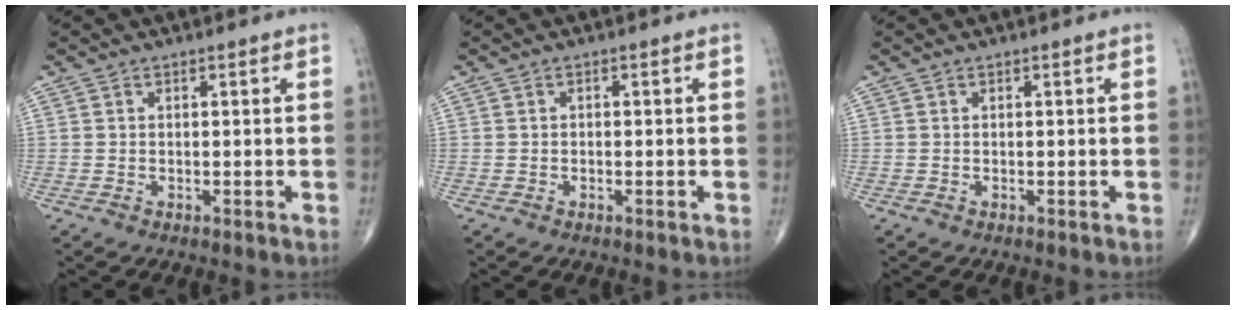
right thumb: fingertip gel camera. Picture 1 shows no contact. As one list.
[{"total": 0.0}, {"total": 0.0}]